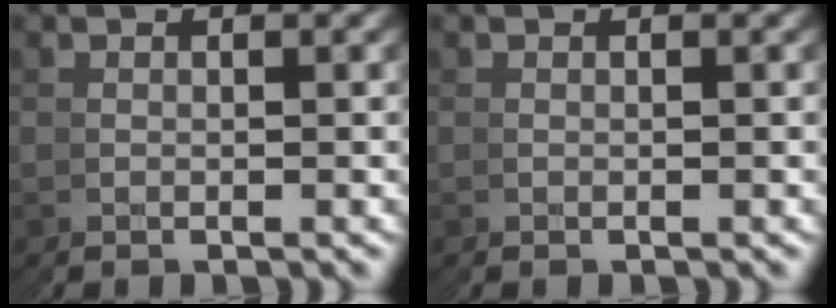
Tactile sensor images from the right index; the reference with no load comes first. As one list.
[{"total": 0.0}]